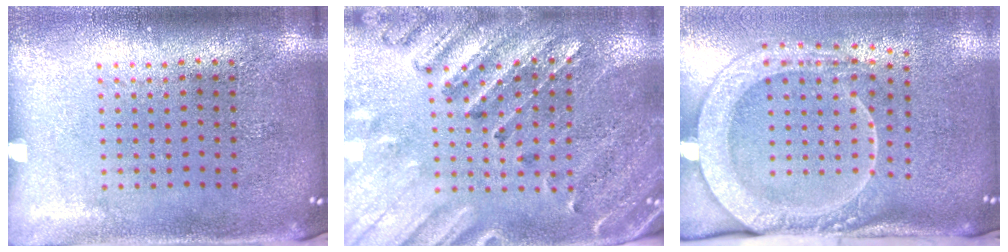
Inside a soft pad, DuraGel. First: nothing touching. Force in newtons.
{"total": 2.9, "press": 2.6, "slide": 1.1}
{"total": 2.8, "press": 2.1, "slide": 1.8}